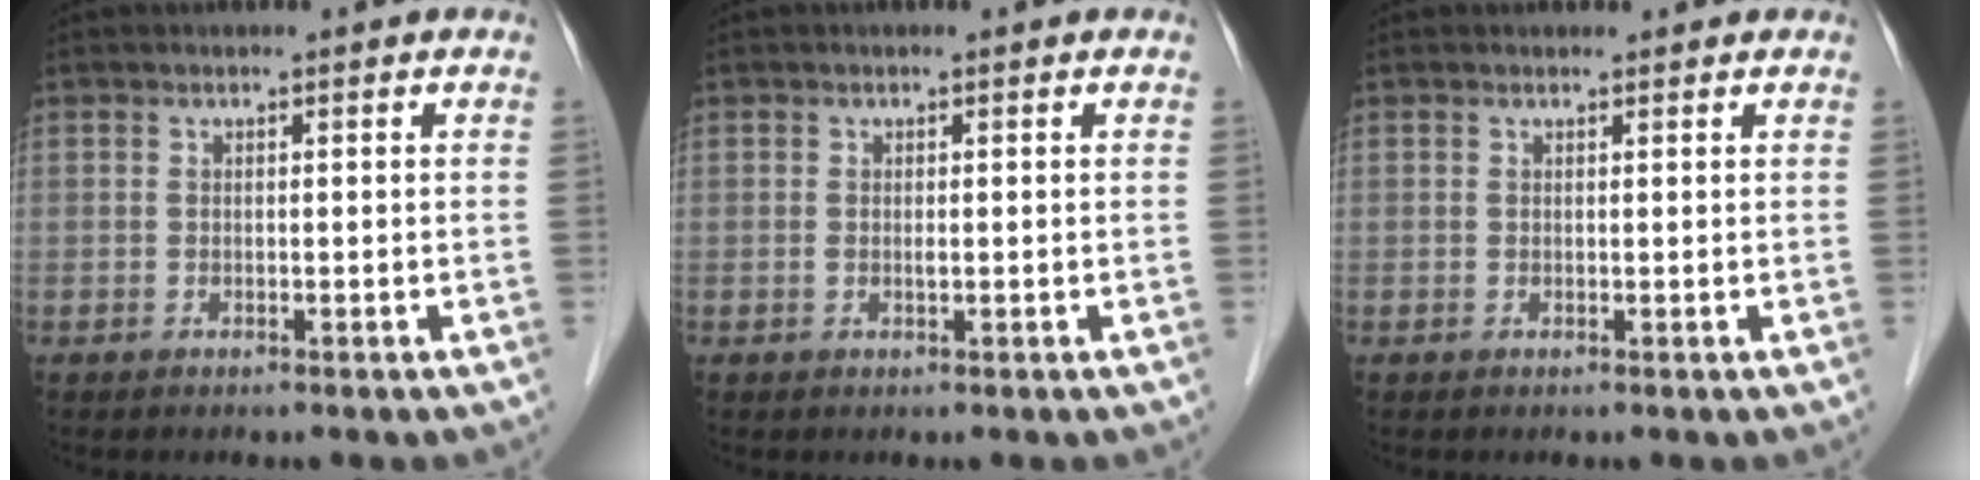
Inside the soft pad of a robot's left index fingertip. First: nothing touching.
{"total": 0.7, "force": [0.0, 0.2, 0.7], "torque": [-0.015, -0.002, 0.000]}
{"total": 1.0, "force": [1.0, 0.3, 0.1], "torque": [-0.011, 0.004, 0.013]}